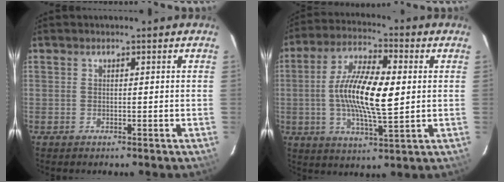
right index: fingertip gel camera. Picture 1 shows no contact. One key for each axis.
{"total": 14.0, "fx": 0.5, "fy": 4.1, "fz": 13.3, "tx": -0.257, "ty": 0.008, "tz": 0.004}